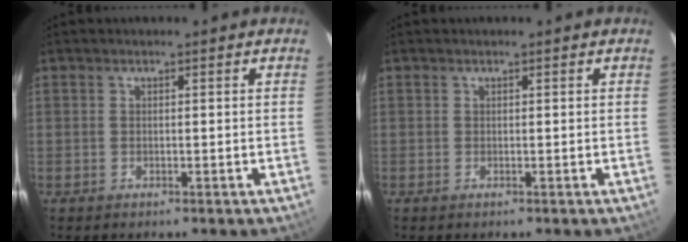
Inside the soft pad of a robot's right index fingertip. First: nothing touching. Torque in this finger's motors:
{"motor_torque": [0.09, -0.02, -0.01, 0.01]}